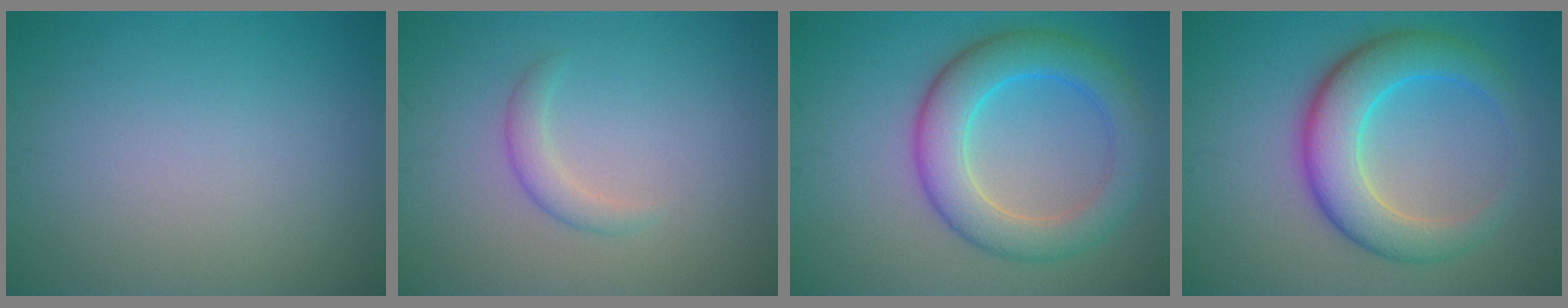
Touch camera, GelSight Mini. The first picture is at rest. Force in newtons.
{"total": 1.6, "press": 1.6, "slide": 0.1}
{"total": 6.8, "press": 6.8, "slide": 0.4}
{"total": 7.0, "press": 7.0, "slide": 0.1}